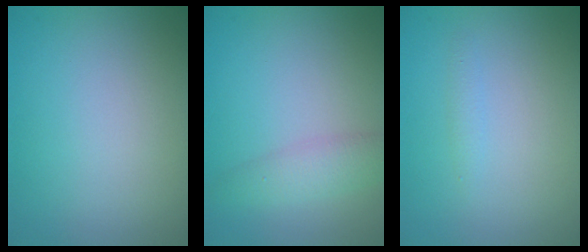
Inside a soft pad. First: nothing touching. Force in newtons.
{"total": 2.5, "press": 2.5, "slide": 0.0}
{"total": 0.7, "press": 0.7, "slide": 0.0}